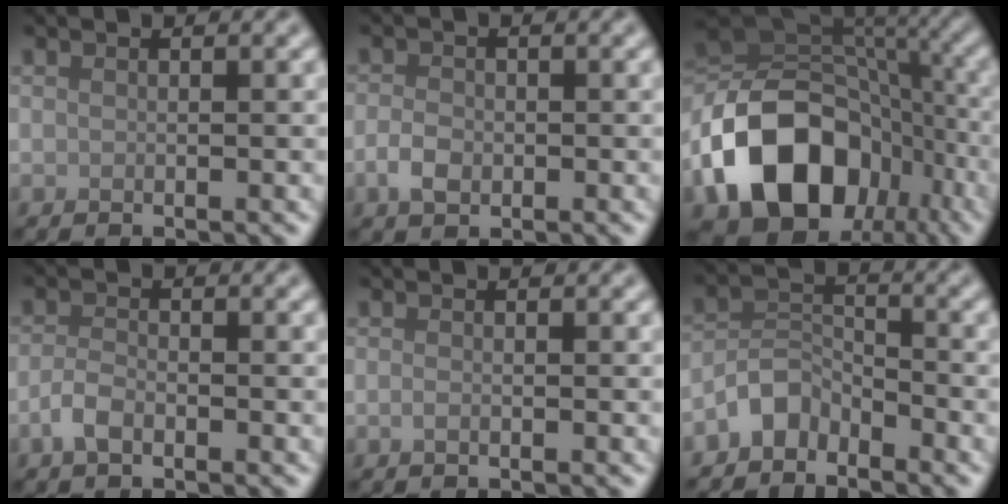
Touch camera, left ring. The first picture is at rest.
{"total": 2.2, "force": [-0.7, 1.5, 1.4], "torque": [-0.028, -0.002, -0.017]}
{"total": 16.1, "force": [-6.6, 11.7, 9.0], "torque": [-0.171, -0.011, -0.117]}
{"total": 1.9, "force": [-1.1, 0.9, 1.3], "torque": [-0.026, 0.002, -0.026]}
{"total": 0.6, "force": [-0.3, 0.2, 0.5], "torque": [-0.010, -0.002, -0.005]}
{"total": 3.3, "force": [-2.6, 1.7, 1.0], "torque": [-0.016, 0.012, -0.062]}